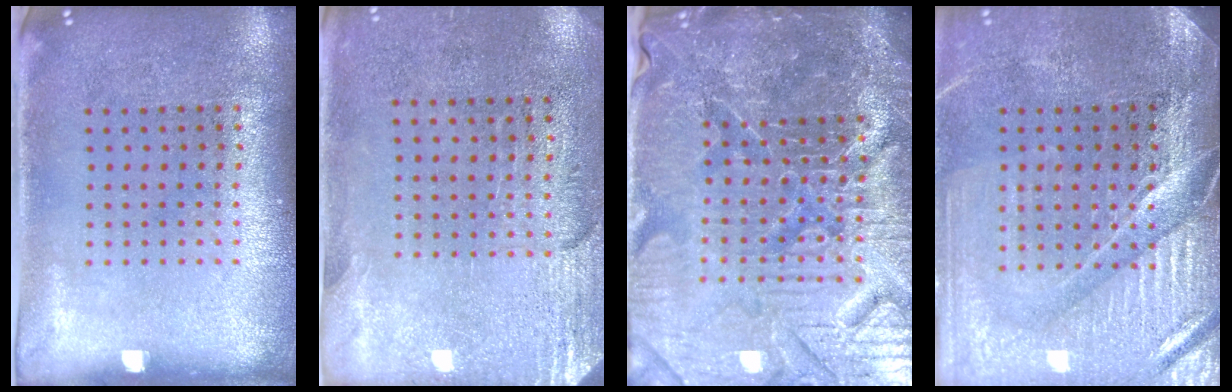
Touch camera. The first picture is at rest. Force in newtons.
{"total": 2.8, "press": 2.5, "slide": 1.4}
{"total": 6.3, "press": 5.7, "slide": 2.5}
{"total": 4.0, "press": 3.7, "slide": 1.6}